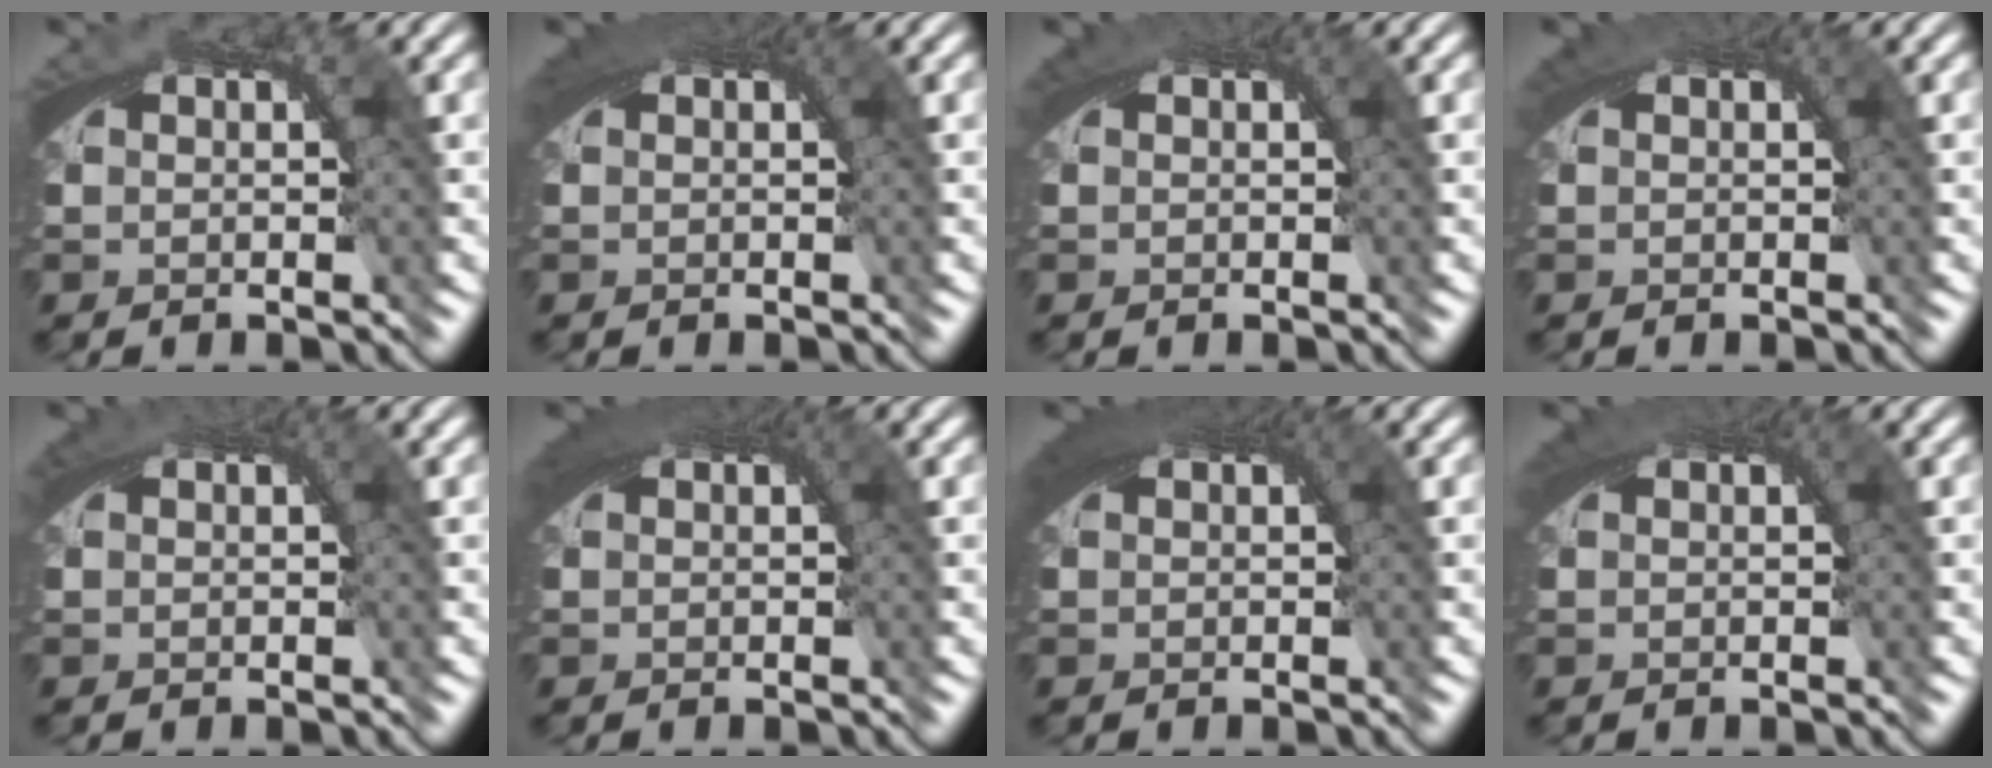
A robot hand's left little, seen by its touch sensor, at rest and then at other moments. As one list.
[{"total": 2.1, "force": [0.6, 1.2, 1.7], "torque": [-0.026, -0.005, 0.011]}, {"total": 1.5, "force": [0.4, 0.9, 1.0], "torque": [-0.019, -0.005, 0.008]}, {"total": 1.5, "force": [0.5, 0.9, 1.0], "torque": [-0.016, -0.005, 0.008]}, {"total": 1.2, "force": [0.4, 0.8, 0.8], "torque": [-0.014, -0.004, 0.006]}, {"total": 2.6, "force": [0.7, 1.4, 2.1], "torque": [-0.034, -0.006, 0.012]}, {"total": 3.2, "force": [0.8, 1.7, 2.6], "torque": [-0.042, -0.005, 0.014]}, {"total": 1.9, "force": [0.6, 1.2, 1.4], "torque": [-0.024, -0.005, 0.009]}]